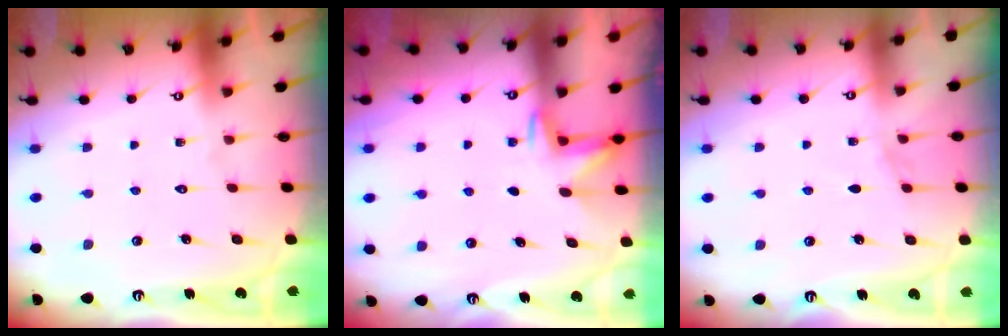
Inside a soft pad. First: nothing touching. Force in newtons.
{"total": 2.5, "press": 2.4, "slide": 0.7}
{"total": 3.9, "press": 3.9, "slide": 0.5}